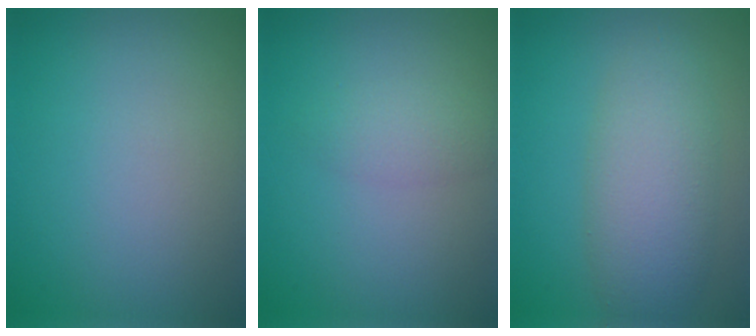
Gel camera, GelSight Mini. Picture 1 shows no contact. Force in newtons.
{"total": 1.7, "press": 1.7, "slide": 0.1}
{"total": 5.2, "press": 5.2, "slide": 0.1}